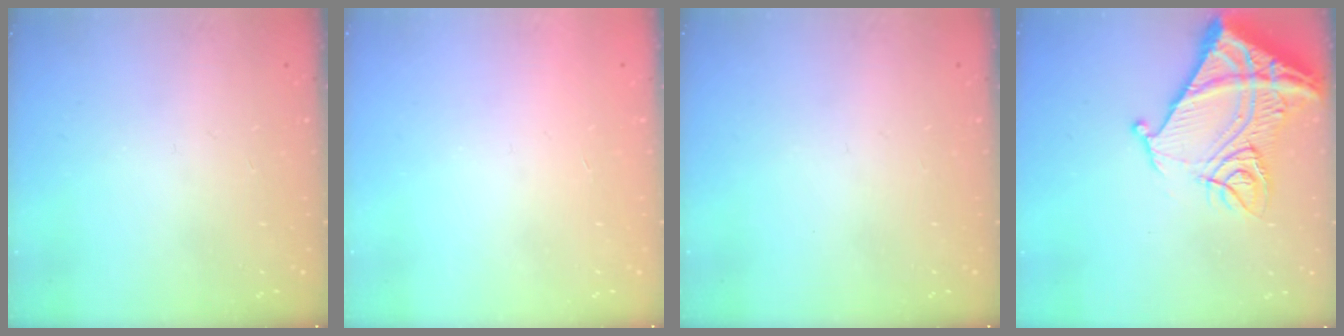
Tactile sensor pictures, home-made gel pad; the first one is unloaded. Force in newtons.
{"total": 1.5, "press": 1.5, "slide": 0.1}
{"total": 0.0}
{"total": 18.9, "press": 18.7, "slide": 2.3}